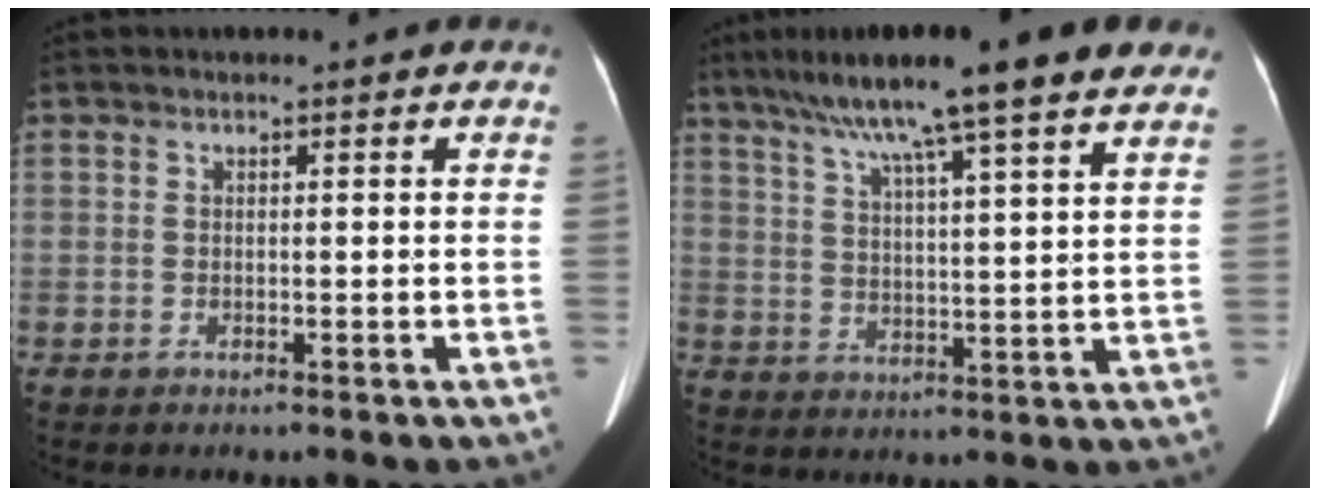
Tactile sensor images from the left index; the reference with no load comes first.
{"total": 20.1, "force": [14.9, 1.4, 13.3], "torque": [-0.220, 0.038, 0.208]}